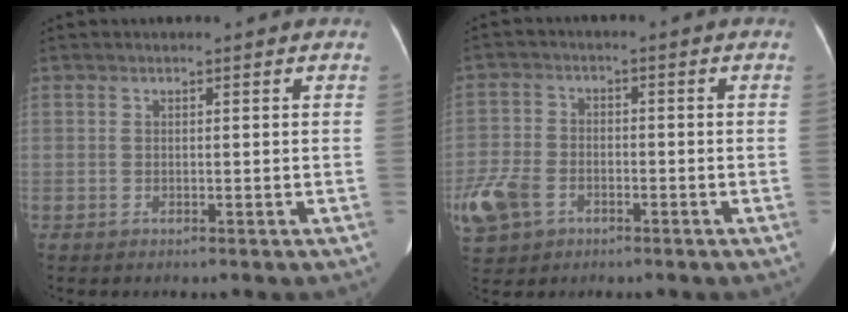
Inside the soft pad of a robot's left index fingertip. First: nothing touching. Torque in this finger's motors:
{"motor_torque": [0.69, 0.57, 0.34, 0.13]}